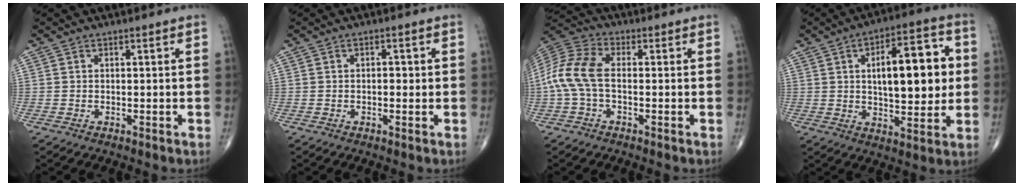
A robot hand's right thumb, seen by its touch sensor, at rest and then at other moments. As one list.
[{"total": 1.7, "force": [0.0, 1.0, 1.4], "torque": [-0.016, 0.002, -0.003]}, {"total": 10.1, "force": [-0.8, 5.6, 8.3], "torque": [-0.189, 0.028, -0.023]}, {"total": 17.3, "force": [2.6, 7.2, 15.5], "torque": [-0.193, 0.007, 0.037]}]